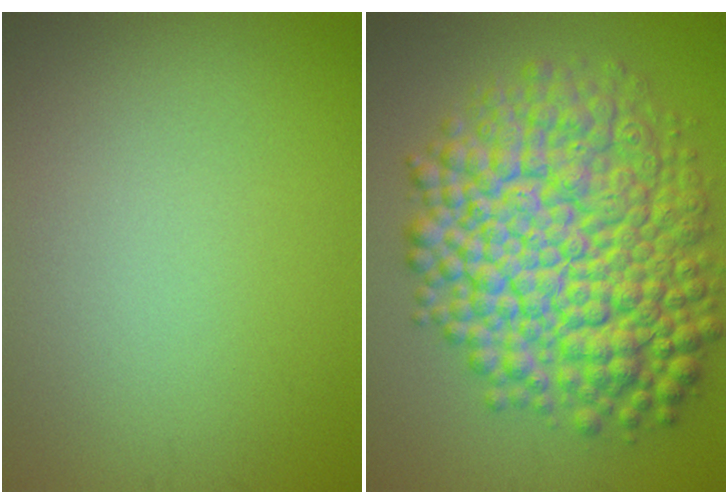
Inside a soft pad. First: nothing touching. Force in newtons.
{"total": 13.2, "press": 13.2, "slide": 0.2}